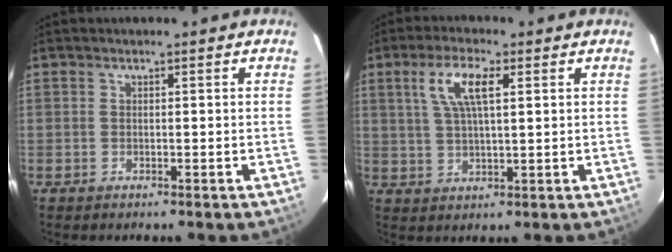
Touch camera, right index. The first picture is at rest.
{"total": 7.3, "force": [2.8, 2.2, 6.4], "torque": [-0.126, 0.009, 0.054]}